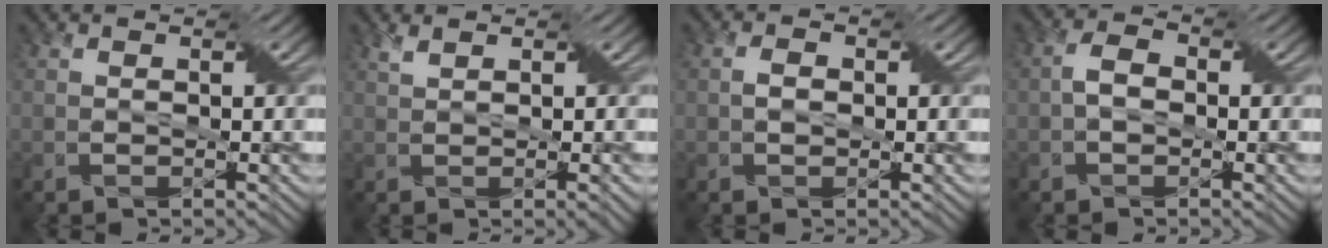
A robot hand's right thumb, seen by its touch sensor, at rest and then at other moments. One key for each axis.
{"total": 2.3, "fx": 1.0, "fy": 0.5, "fz": 2.0, "tx": -0.039, "ty": 0.007, "tz": 0.022}
{"total": 1.5, "fx": -0.1, "fy": 1.1, "fz": 1.0, "tx": -0.023, "ty": 0.001, "tz": -0.003}
{"total": 2.6, "fx": -0.5, "fy": 1.8, "fz": 1.8, "tx": -0.042, "ty": 0.007, "tz": -0.015}